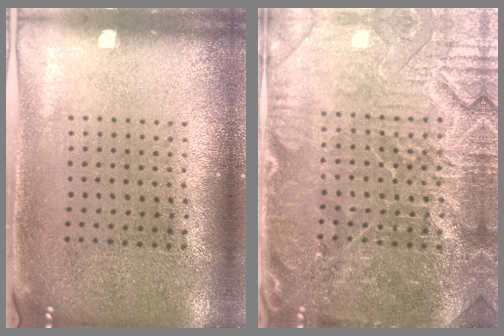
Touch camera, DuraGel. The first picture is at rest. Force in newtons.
{"total": 4.7, "press": 4.6, "slide": 1.0}